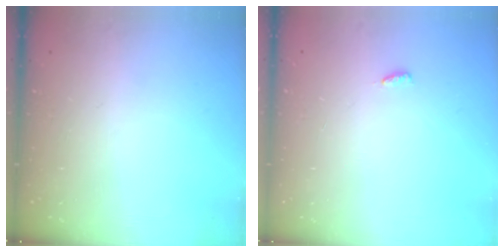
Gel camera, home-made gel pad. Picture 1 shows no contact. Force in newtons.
{"total": 3.1, "press": 2.7, "slide": 1.5}